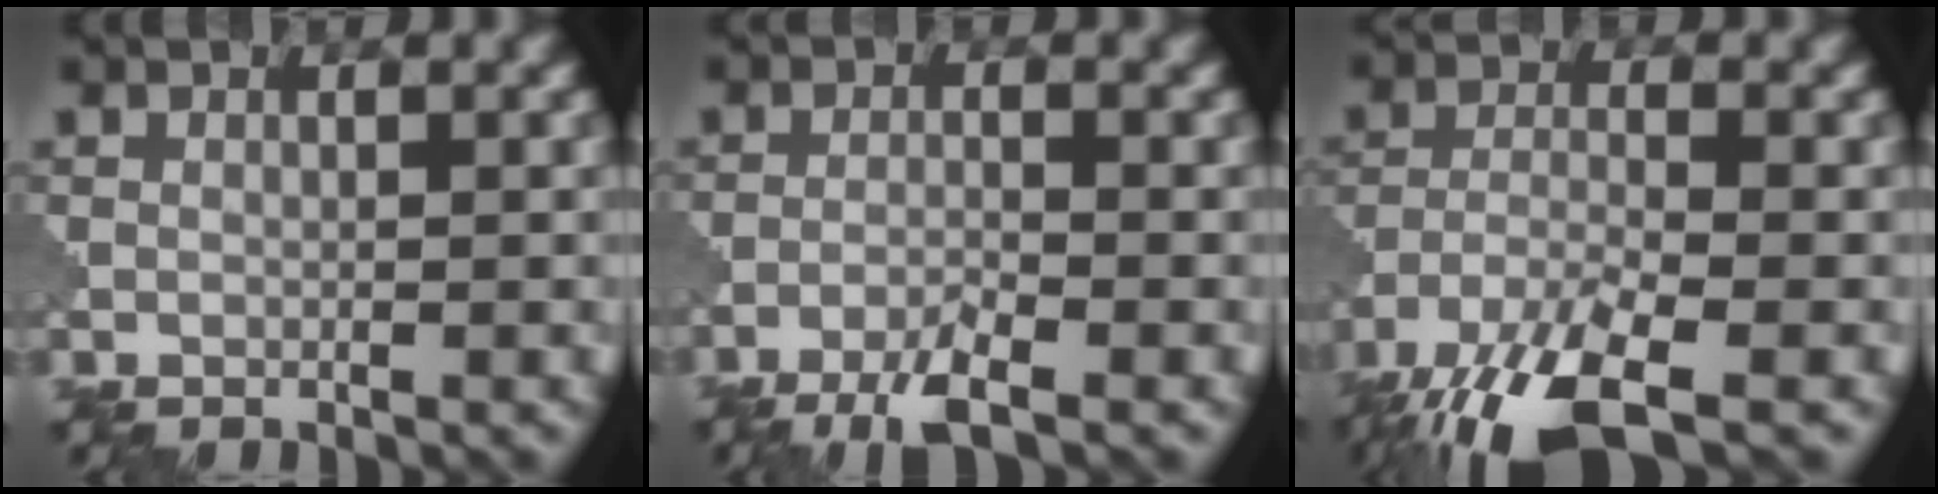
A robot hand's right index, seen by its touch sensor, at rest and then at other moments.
{"total": 3.5, "force": [-2.5, 0.5, 2.4], "torque": [-0.052, -0.001, -0.055]}
{"total": 9.4, "force": [-6.8, 2.6, 5.9], "torque": [-0.122, -0.016, -0.136]}